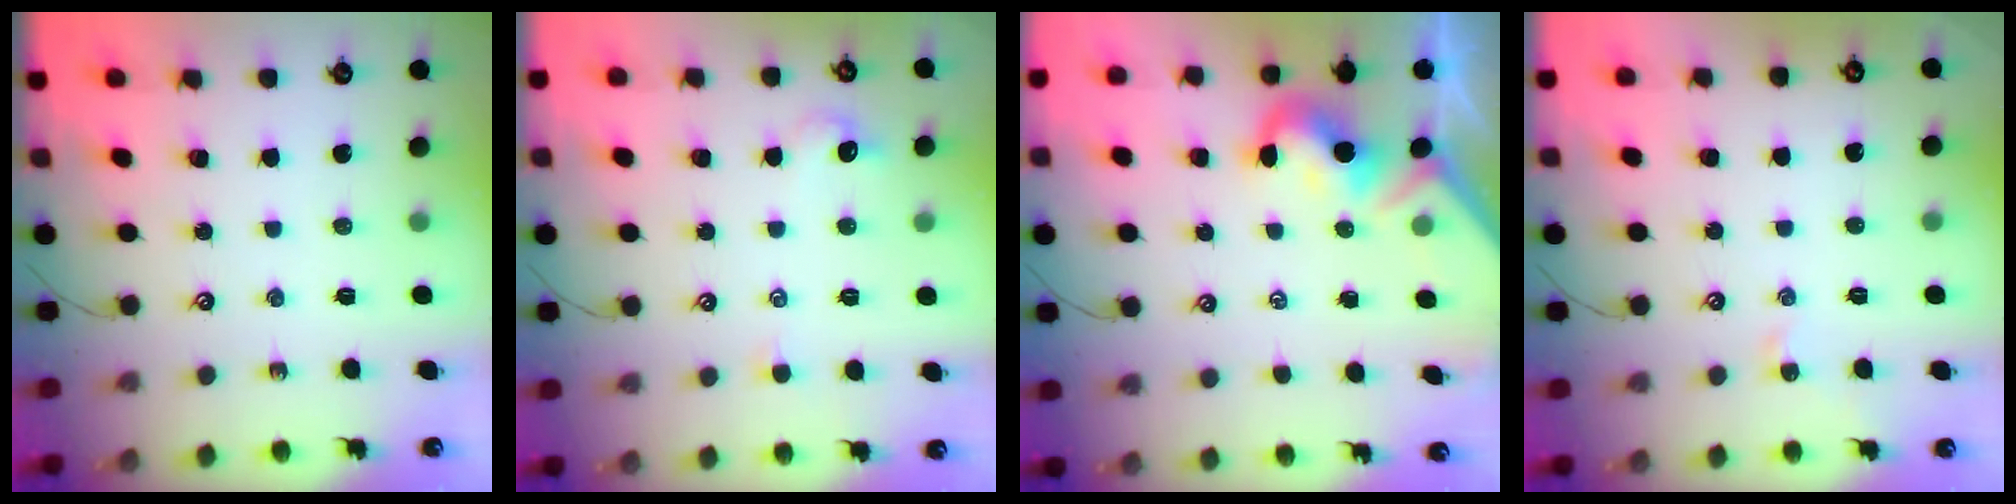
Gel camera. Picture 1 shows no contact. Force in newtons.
{"total": 0.9, "press": 0.6, "slide": 0.6}
{"total": 4.4, "press": 4.3, "slide": 0.9}
{"total": 0.5, "press": 0.4, "slide": 0.4}